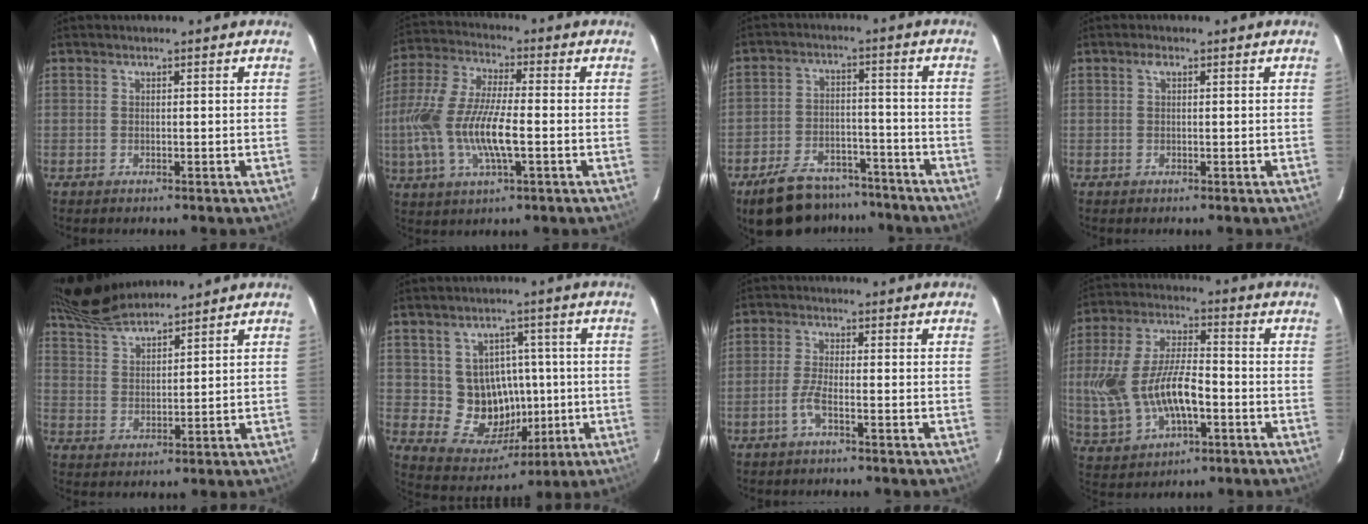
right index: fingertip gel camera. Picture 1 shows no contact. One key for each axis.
{"total": 15.9, "fx": -2.9, "fy": 5.0, "fz": 14.9, "tx": -0.310, "ty": -0.005, "tz": -0.057}
{"total": 15.5, "fx": -12.2, "fy": 7.3, "fz": 6.2, "tx": -0.142, "ty": 0.015, "tz": -0.170}
{"total": 1.2, "fx": 0.5, "fy": 0.5, "fz": 0.9, "tx": -0.015, "ty": 0.006, "tz": 0.008}
{"total": 10.5, "fx": 9.8, "fy": 1.6, "fz": 3.5, "tx": -0.077, "ty": 0.018, "tz": 0.184}
{"total": 11.7, "fx": -0.1, "fy": 10.9, "fz": 4.4, "tx": -0.087, "ty": 0.010, "tz": 0.021}
{"total": 3.1, "fx": -1.7, "fy": 0.3, "fz": 2.5, "tx": -0.063, "ty": 0.001, "tz": -0.038}
{"total": 16.7, "fx": -3.1, "fy": 8.1, "fz": 14.2, "tx": -0.309, "ty": 0.002, "tz": -0.041}